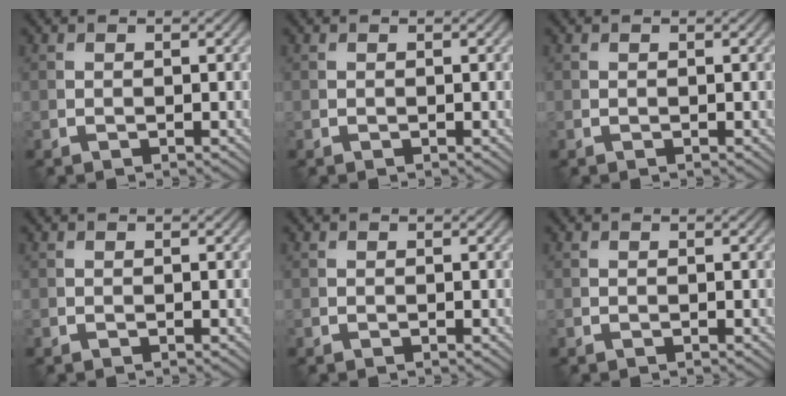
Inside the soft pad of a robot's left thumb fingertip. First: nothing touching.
{"total": 0.0}
{"total": 0.0}
{"total": 0.0}
{"total": 0.0}
{"total": 0.0}